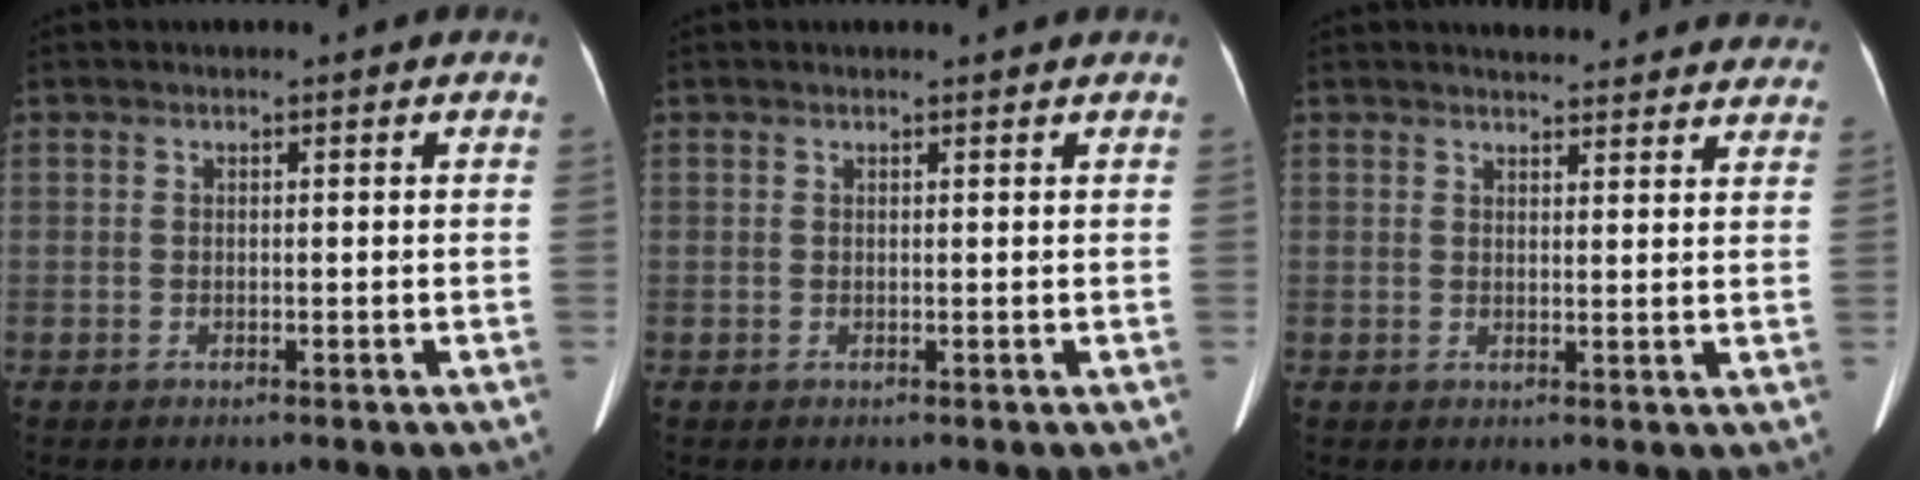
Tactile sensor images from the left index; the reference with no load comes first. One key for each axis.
{"total": 0.8, "fx": 0.8, "fy": 0.0, "fz": 0.1, "tx": -0.010, "ty": 0.001, "tz": 0.008}
{"total": 14.7, "fx": 14.0, "fy": 3.3, "fz": 3.3, "tx": -0.017, "ty": -0.006, "tz": 0.146}